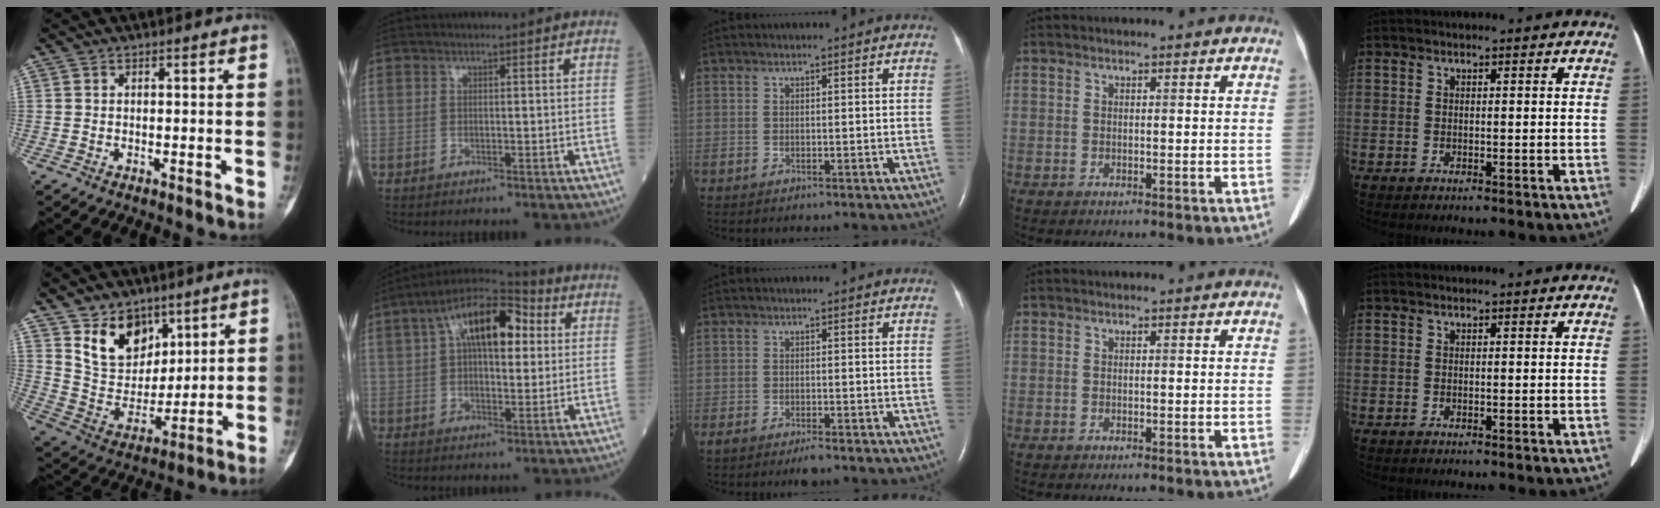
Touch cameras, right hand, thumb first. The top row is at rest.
{"thumb": {"total": 12.9, "force": [7.5, 8.8, 5.6], "torque": [-0.057, -0.052, 0.148]}, "index": {"total": 14.0, "force": [4.1, 5.6, 12.1], "torque": [-0.207, 0.042, 0.061]}, "middle": {"total": 2.8, "force": [-2.1, 0.5, 1.7], "torque": [-0.031, -0.007, -0.032]}}